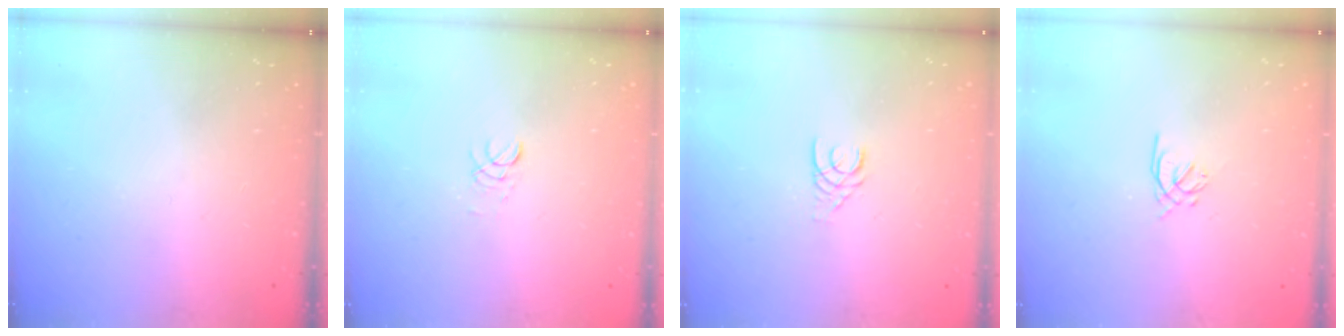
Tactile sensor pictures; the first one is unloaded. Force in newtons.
{"total": 2.9, "press": 2.8, "slide": 0.3}
{"total": 3.3, "press": 3.3, "slide": 0.3}
{"total": 1.4, "press": 1.3, "slide": 0.5}